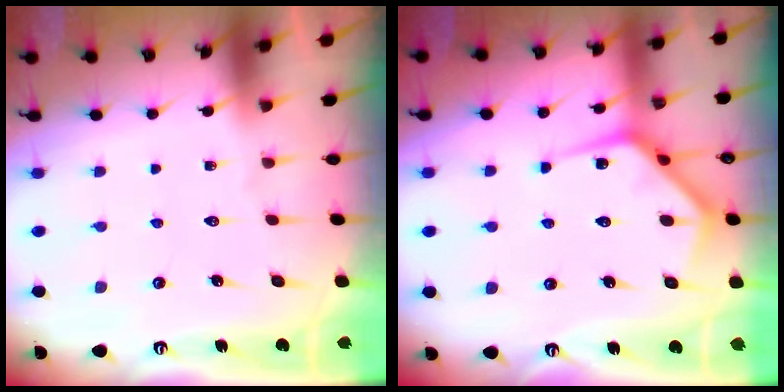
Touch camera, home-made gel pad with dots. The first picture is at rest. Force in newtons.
{"total": 9.8, "press": 9.8, "slide": 0.5}